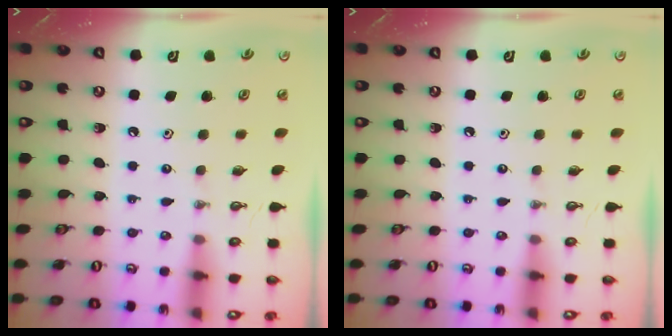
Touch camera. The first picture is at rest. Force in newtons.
{"total": 0.0}